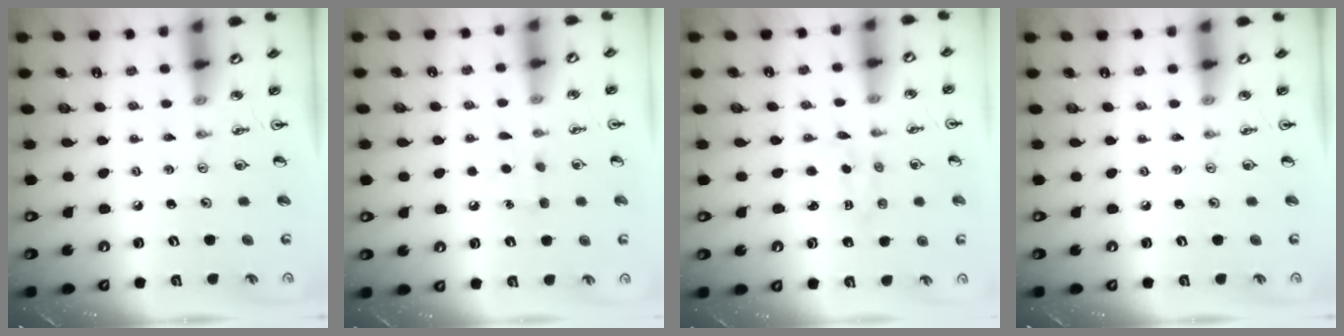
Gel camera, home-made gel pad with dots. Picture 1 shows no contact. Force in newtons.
{"total": 6.1, "press": 6.1, "slide": 0.7}
{"total": 1.9, "press": 1.8, "slide": 0.6}
{"total": 0.0}